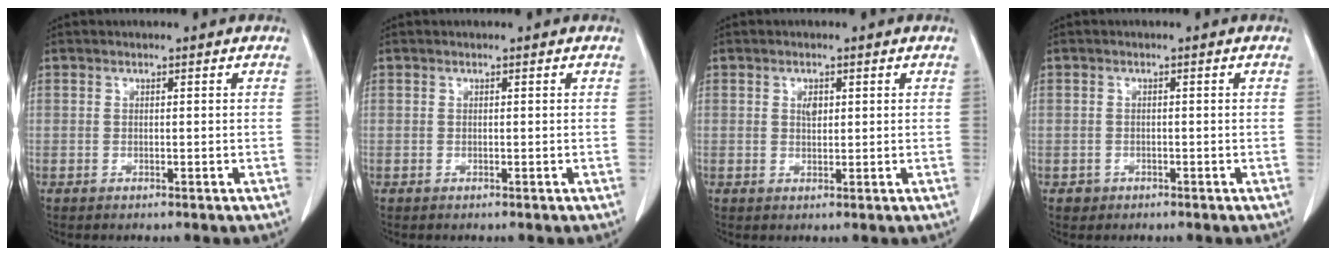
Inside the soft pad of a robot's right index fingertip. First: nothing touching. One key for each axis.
{"total": 0.0}
{"total": 1.7, "fx": 0.6, "fy": 1.0, "fz": 1.2, "tx": -0.019, "ty": -0.001, "tz": 0.011}
{"total": 1.5, "fx": -0.7, "fy": 1.3, "fz": -0.1, "tx": 0.000, "ty": 0.006, "tz": -0.012}